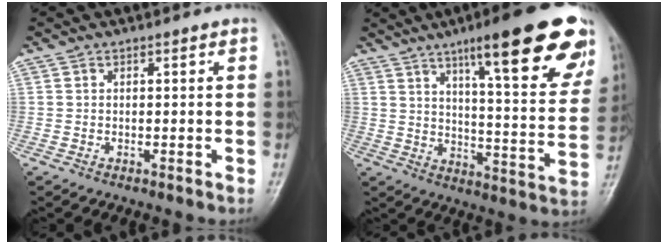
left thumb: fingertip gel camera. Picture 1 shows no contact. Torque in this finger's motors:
{"motor_torque": [2.46, 1.54, 1.75, -1.02, 0.38]}